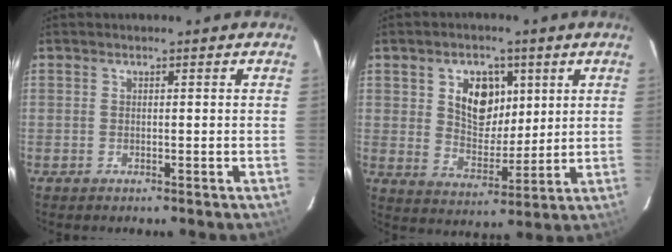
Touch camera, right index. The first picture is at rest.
{"total": 9.7, "force": [3.5, 6.7, 6.1], "torque": [-0.107, 0.006, 0.066]}